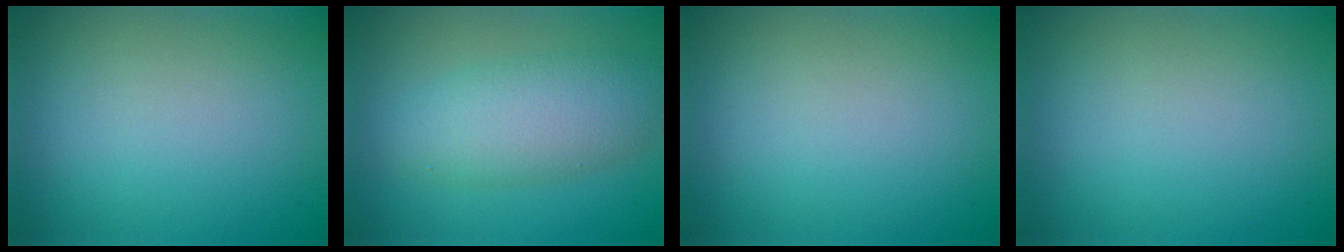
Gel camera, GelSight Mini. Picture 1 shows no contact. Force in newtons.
{"total": 5.3, "press": 5.3, "slide": 0.2}
{"total": 0.0}
{"total": 0.0}